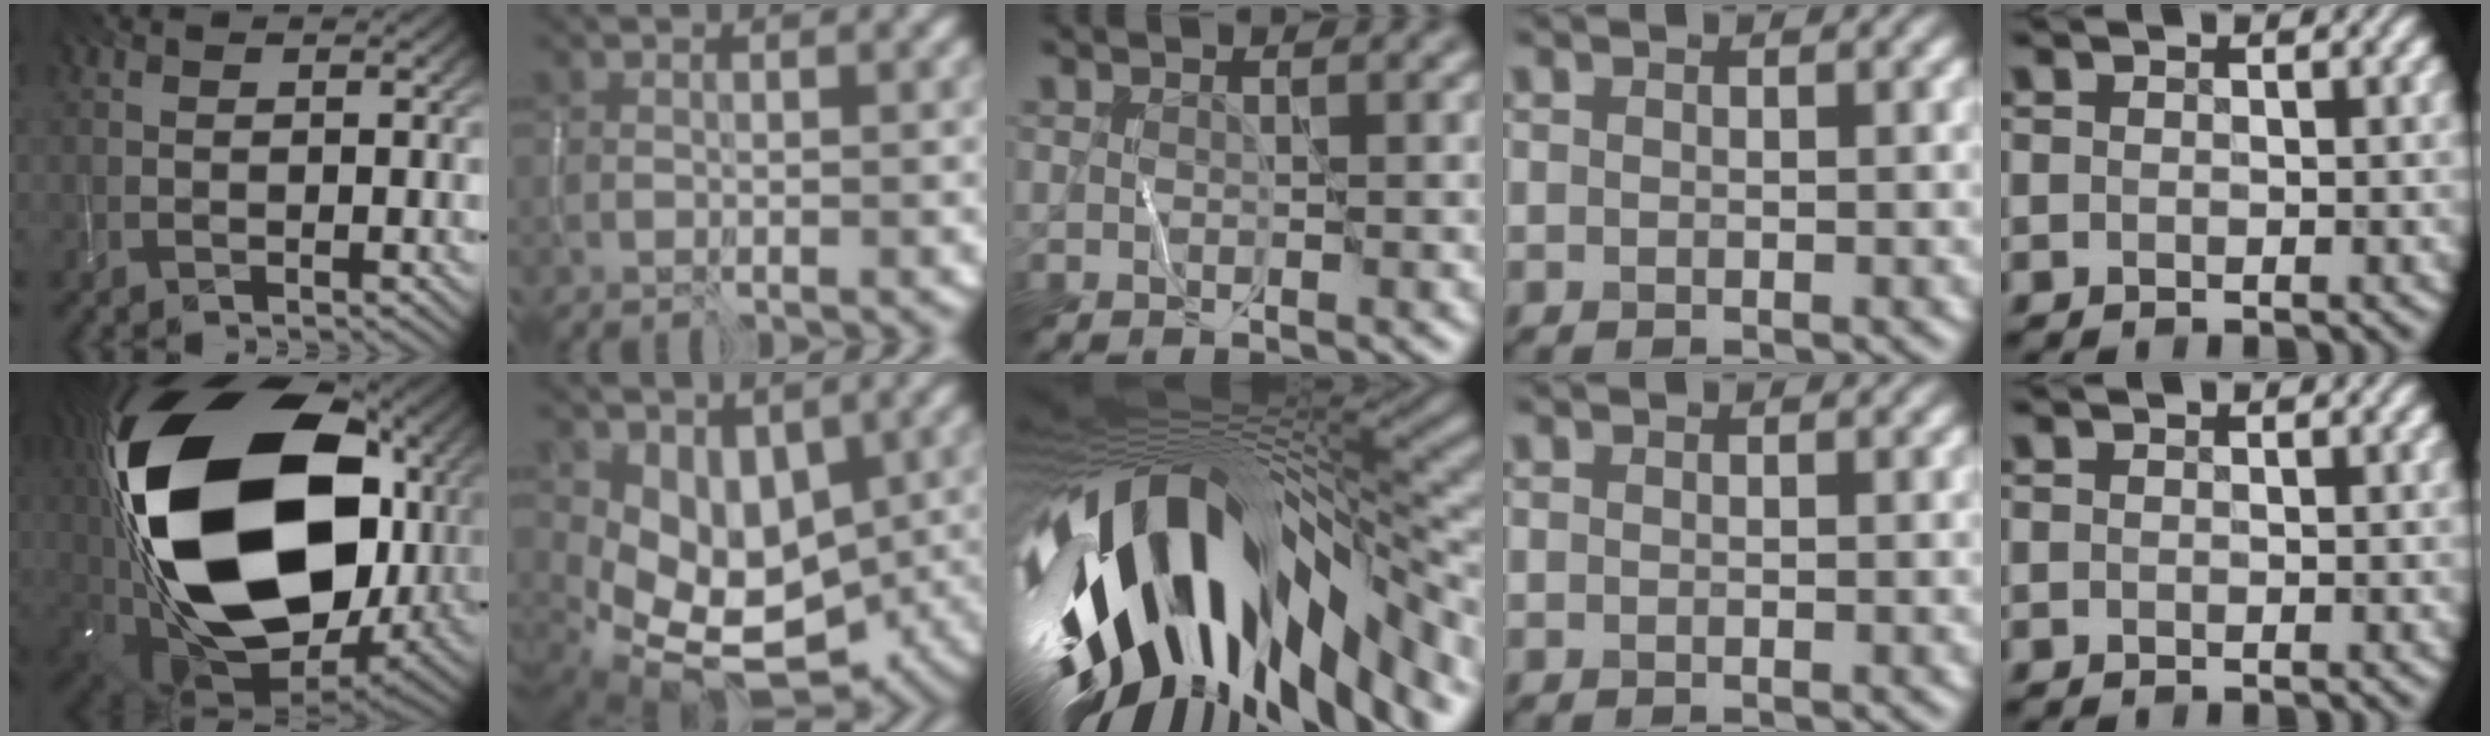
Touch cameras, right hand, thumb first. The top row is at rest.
{"thumb": {"total": 25.0, "force": [2.7, 15.7, 19.2], "torque": [-0.430, -0.043, 0.046]}, "index": {"total": 7.2, "force": [0.0, 5.4, 4.8], "torque": [-0.082, -0.029, 0.011]}, "middle": {"total": 18.3, "force": [-4.8, 8.4, 15.5], "torque": [-0.288, -0.036, -0.070]}}